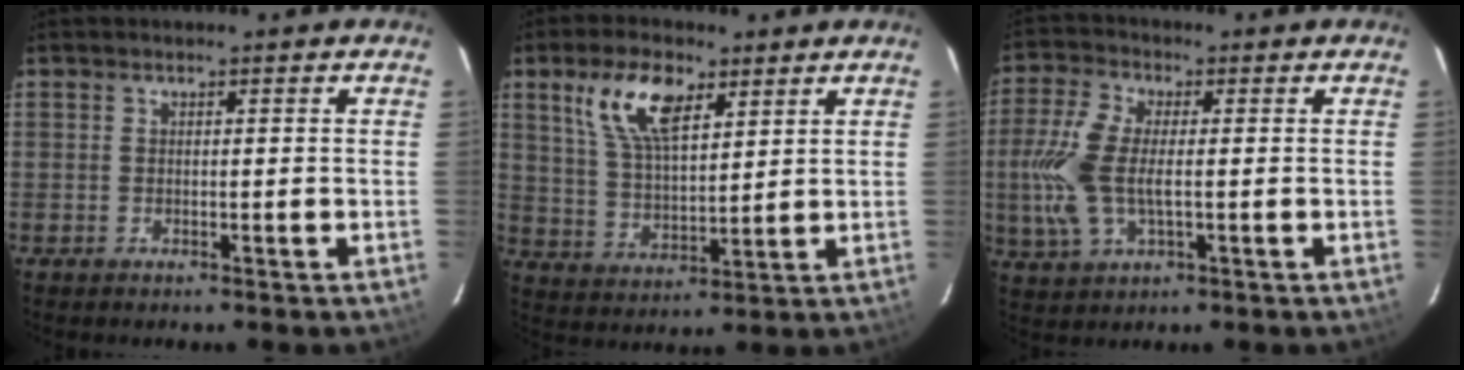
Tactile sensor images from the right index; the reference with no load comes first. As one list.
[{"total": 11.0, "force": [5.8, 5.0, 7.9], "torque": [-0.153, 0.018, 0.116]}, {"total": 10.7, "force": [-0.8, 5.1, 9.3], "torque": [-0.214, 0.004, -0.017]}]